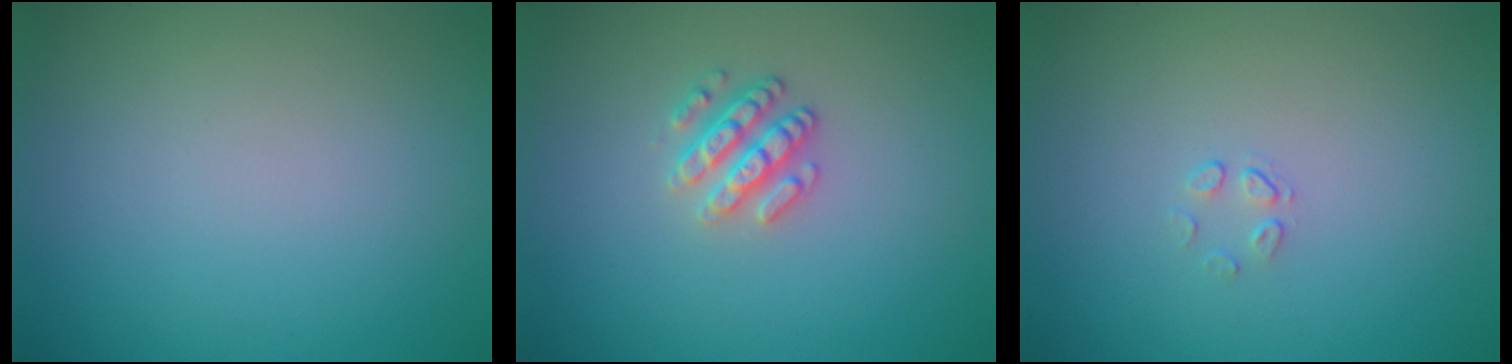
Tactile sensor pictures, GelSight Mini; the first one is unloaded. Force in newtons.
{"total": 2.5, "press": 2.4, "slide": 0.8}
{"total": 0.7, "press": 0.4, "slide": 0.6}